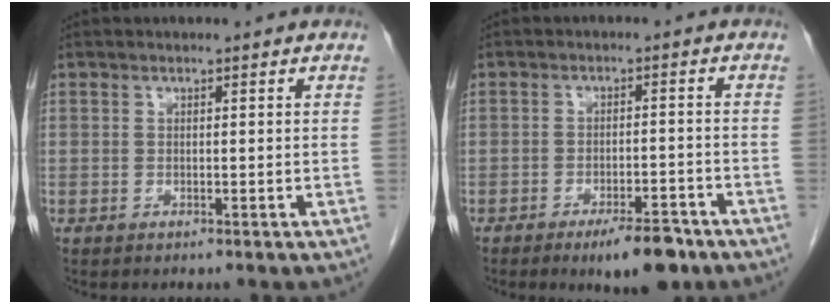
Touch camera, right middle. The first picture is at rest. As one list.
[{"total": 6.9, "force": [-4.8, 1.8, 4.6], "torque": [-0.064, -0.004, -0.068]}]